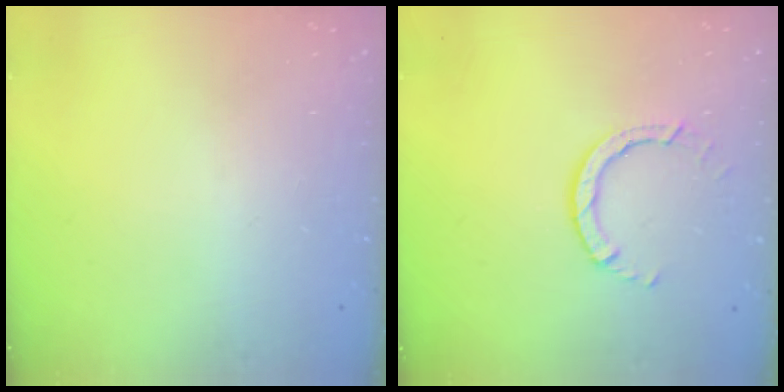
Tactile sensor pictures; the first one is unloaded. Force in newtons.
{"total": 4.0, "press": 4.0, "slide": 0.4}